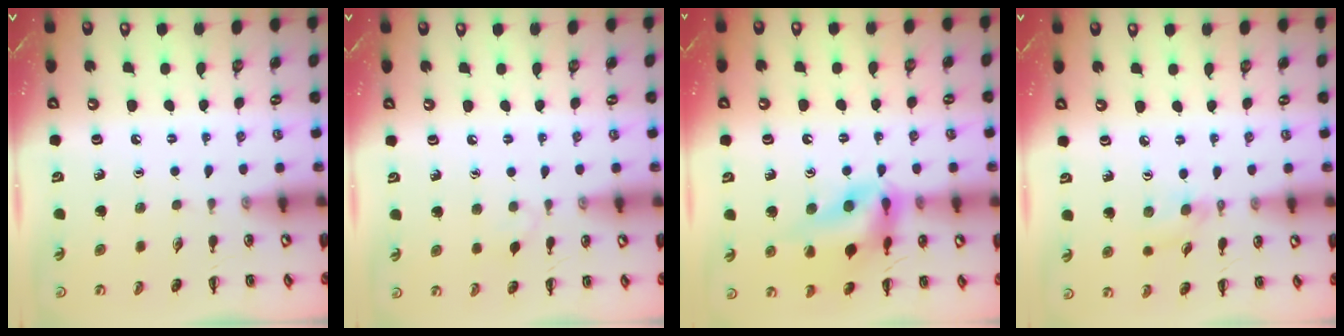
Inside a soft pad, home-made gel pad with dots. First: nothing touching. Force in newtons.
{"total": 2.9, "press": 2.7, "slide": 1.2}
{"total": 15.1, "press": 15.1, "slide": 1.3}
{"total": 3.4, "press": 3.1, "slide": 1.3}